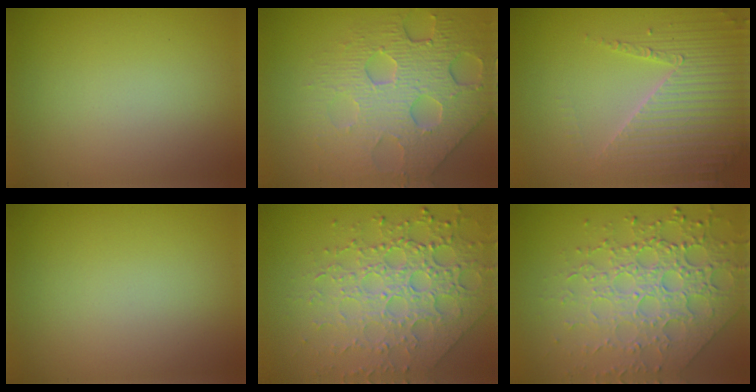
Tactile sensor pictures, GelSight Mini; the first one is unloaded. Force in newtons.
{"total": 7.4, "press": 5.6, "slide": 4.9}
{"total": 4.3, "press": 4.3, "slide": 0.6}
{"total": 0.0}
{"total": 7.5, "press": 5.4, "slide": 5.1}
{"total": 7.3, "press": 5.3, "slide": 4.9}